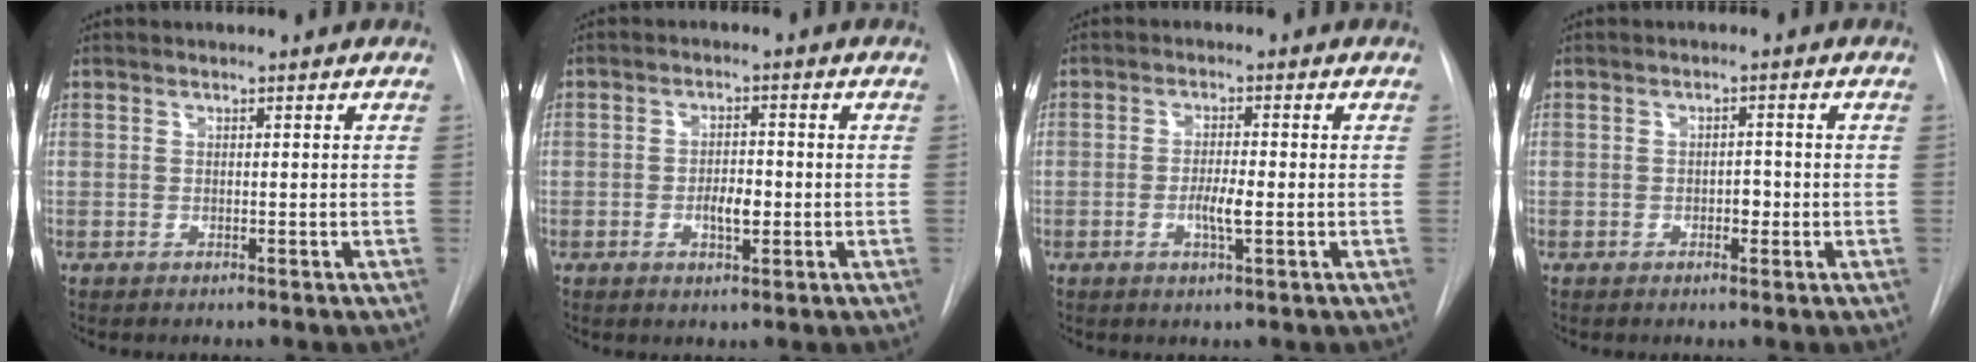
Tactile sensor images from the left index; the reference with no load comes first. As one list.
[{"total": 3.7, "force": [-0.9, 1.6, 3.2], "torque": [-0.053, 0.003, -0.014]}, {"total": 3.5, "force": [-0.9, 0.5, 3.3], "torque": [-0.061, -0.002, -0.016]}, {"total": 1.9, "force": [-0.6, 1.1, 1.4], "torque": [-0.016, 0.004, -0.008]}]